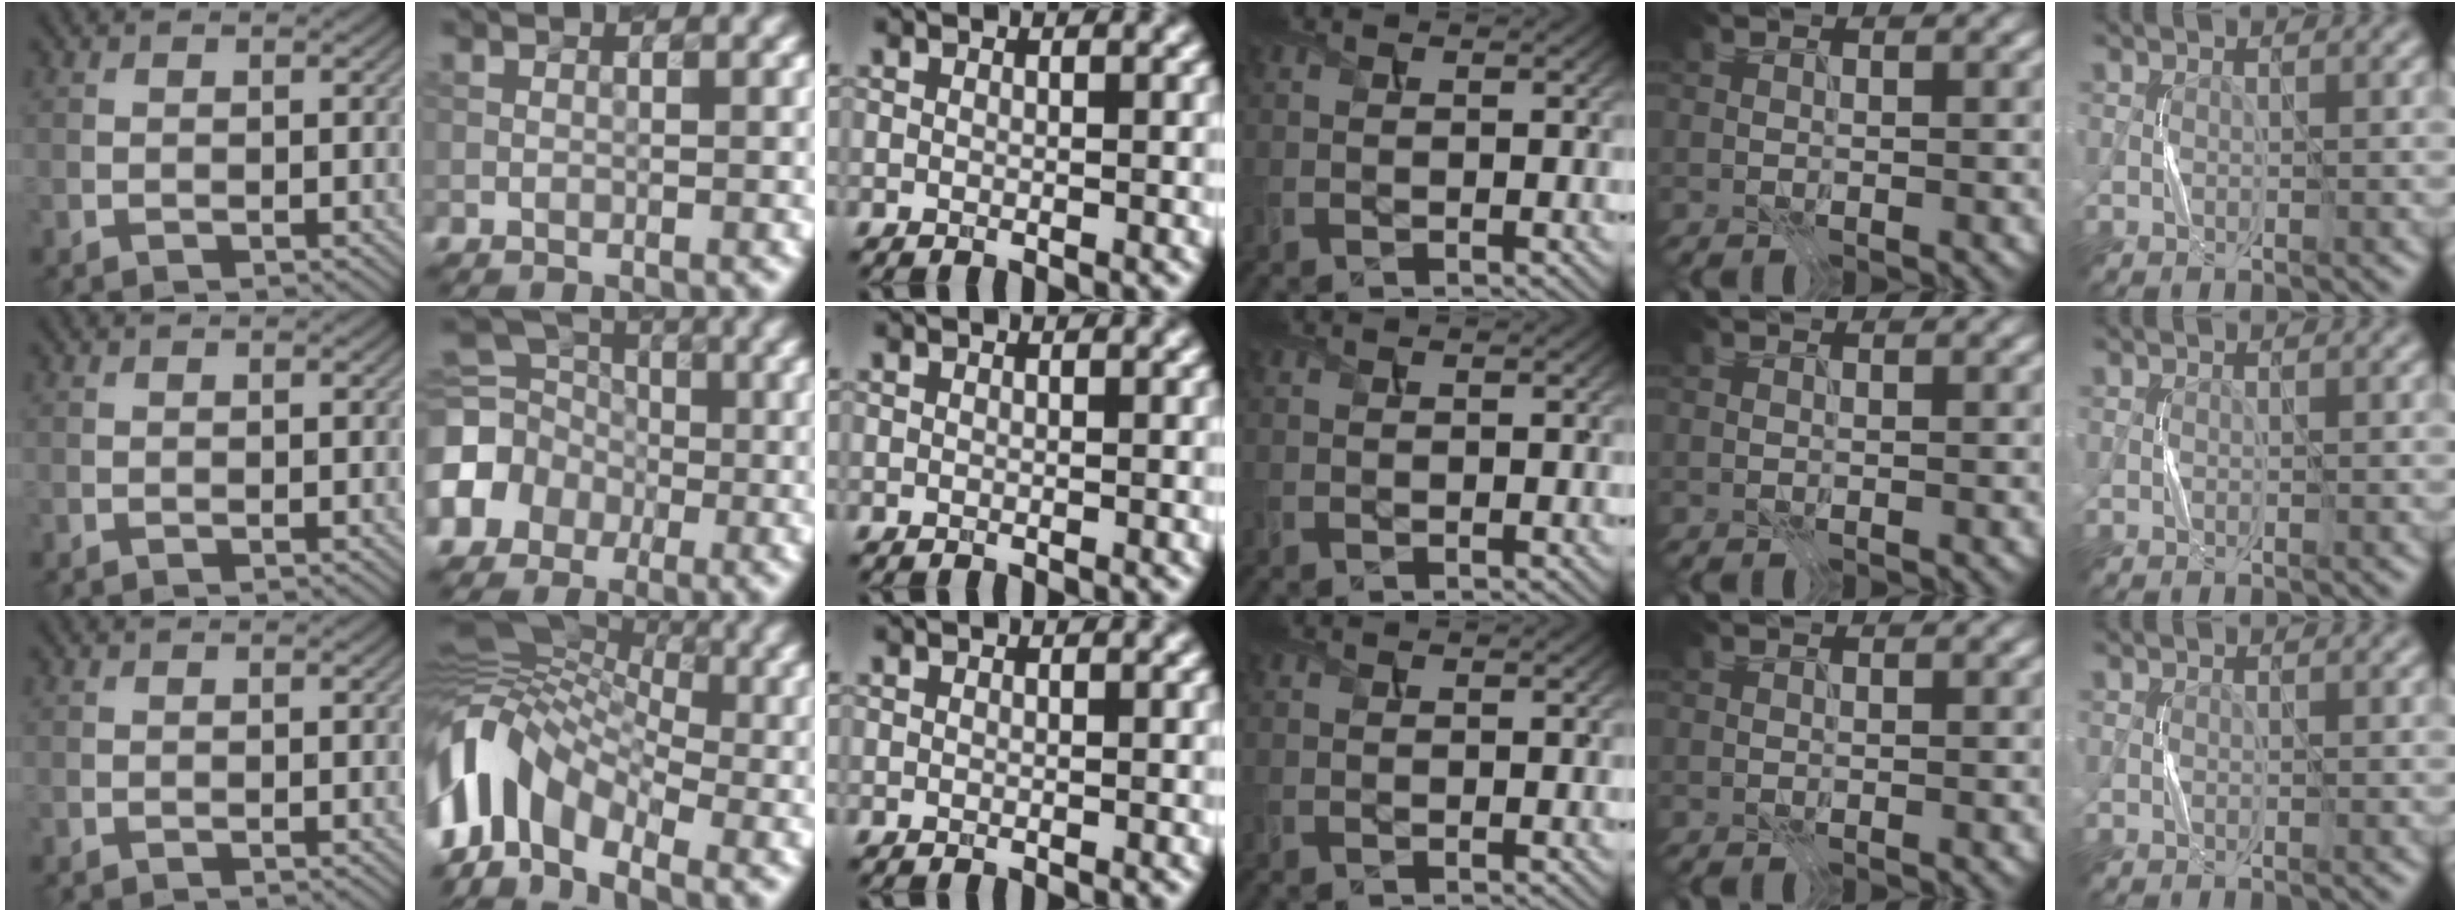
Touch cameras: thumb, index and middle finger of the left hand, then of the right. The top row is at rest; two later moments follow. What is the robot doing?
{"motion": "press", "object": "sticky note"}